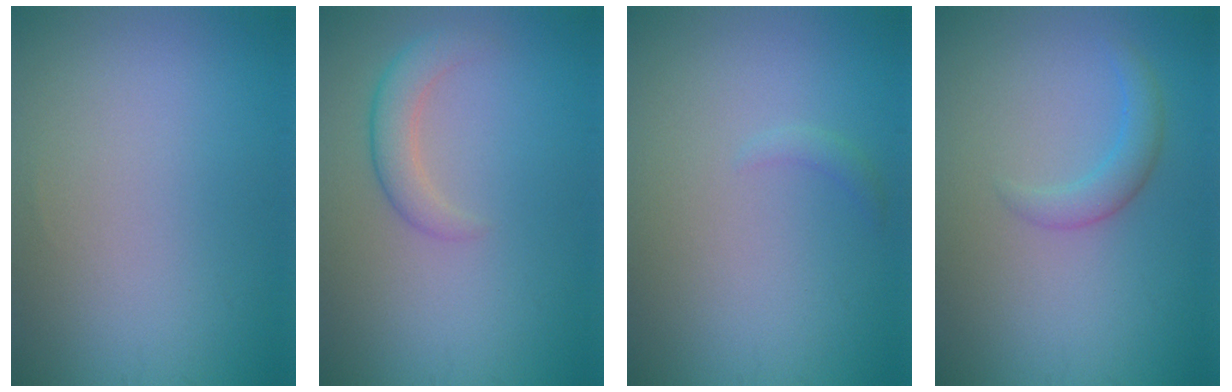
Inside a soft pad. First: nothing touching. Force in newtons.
{"total": 2.6, "press": 2.6, "slide": 0.1}
{"total": 0.8, "press": 0.8, "slide": 0.1}
{"total": 2.0, "press": 2.0, "slide": 0.1}